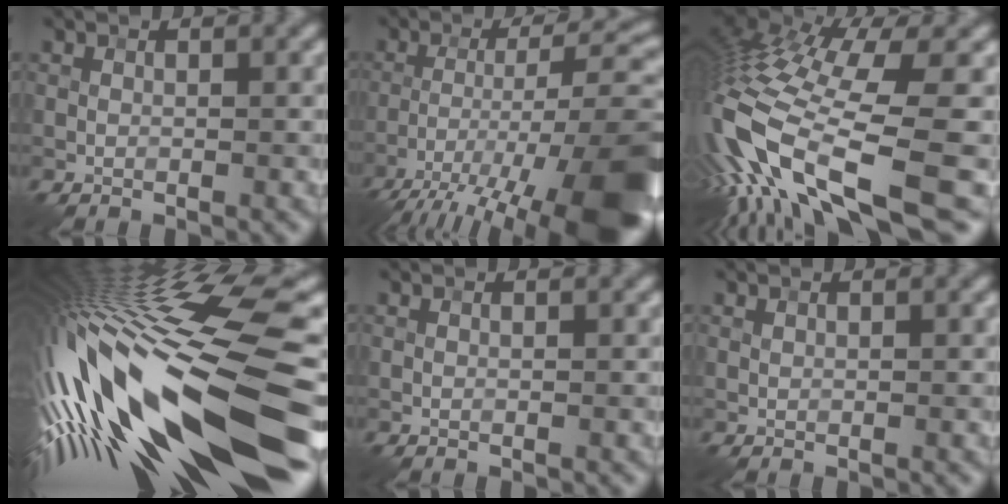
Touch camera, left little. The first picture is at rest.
{"total": 17.0, "force": [-9.9, 5.2, 12.8], "torque": [-0.209, -0.009, -0.149]}
{"total": 16.2, "force": [-6.8, 5.0, 13.9], "torque": [-0.296, -0.029, -0.112]}
{"total": 19.8, "force": [-3.1, 5.3, 18.8], "torque": [-0.343, -0.041, -0.045]}
{"total": 0.0}
{"total": 0.0}